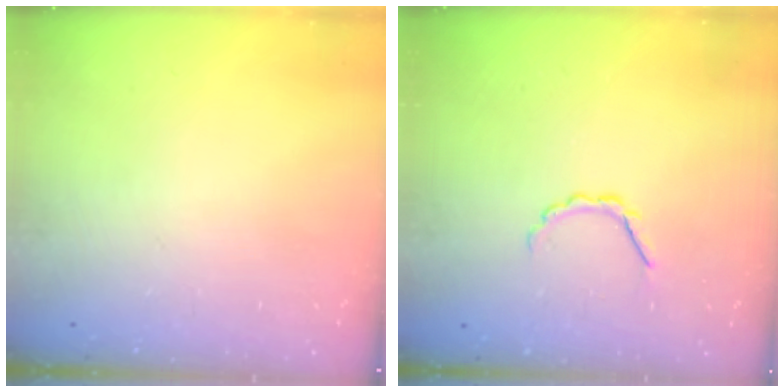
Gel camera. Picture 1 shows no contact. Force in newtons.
{"total": 3.3, "press": 3.1, "slide": 1.1}